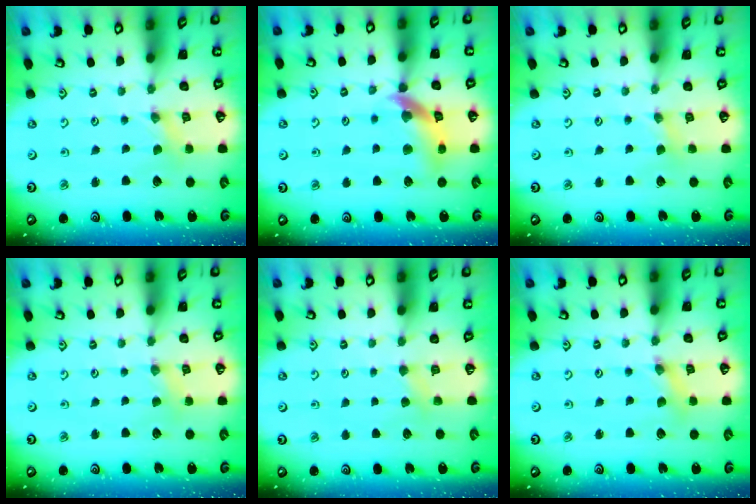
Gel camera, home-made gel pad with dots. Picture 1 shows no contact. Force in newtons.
{"total": 12.7, "press": 12.6, "slide": 1.6}
{"total": 1.1, "press": 1.1, "slide": 0.2}
{"total": 2.5, "press": 2.5, "slide": 0.4}
{"total": 3.3, "press": 3.3, "slide": 0.5}
{"total": 2.5, "press": 2.5, "slide": 0.3}